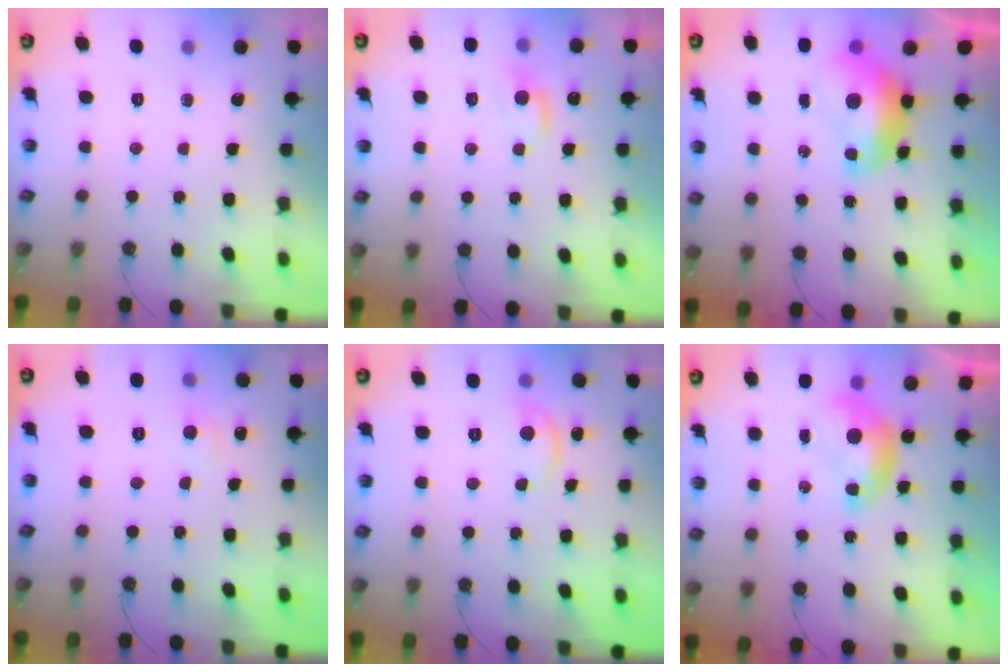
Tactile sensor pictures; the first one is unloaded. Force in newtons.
{"total": 0.9, "press": 0.5, "slide": 0.7}
{"total": 1.9, "press": 1.8, "slide": 0.6}
{"total": 0.8, "press": 0.5, "slide": 0.6}
{"total": 3.0, "press": 2.9, "slide": 0.5}
{"total": 0.0}